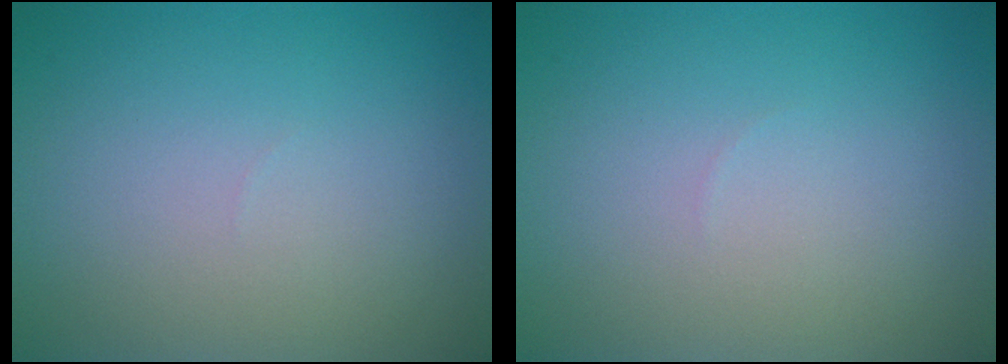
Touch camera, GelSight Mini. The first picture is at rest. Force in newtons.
{"total": 0.0}